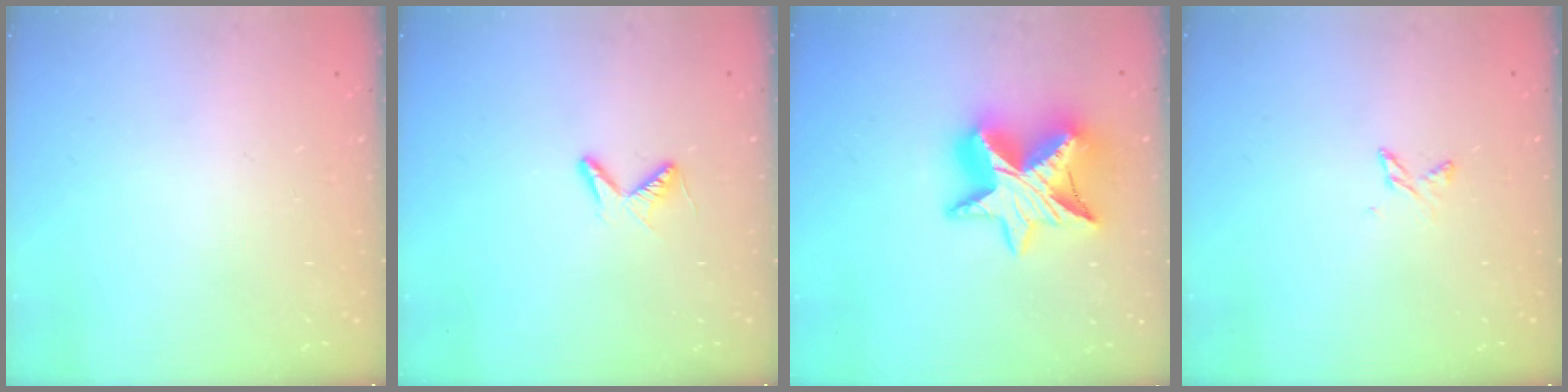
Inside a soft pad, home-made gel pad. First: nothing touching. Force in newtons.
{"total": 4.6, "press": 4.6, "slide": 0.7}
{"total": 16.4, "press": 16.4, "slide": 1.3}
{"total": 2.5, "press": 2.5, "slide": 0.5}